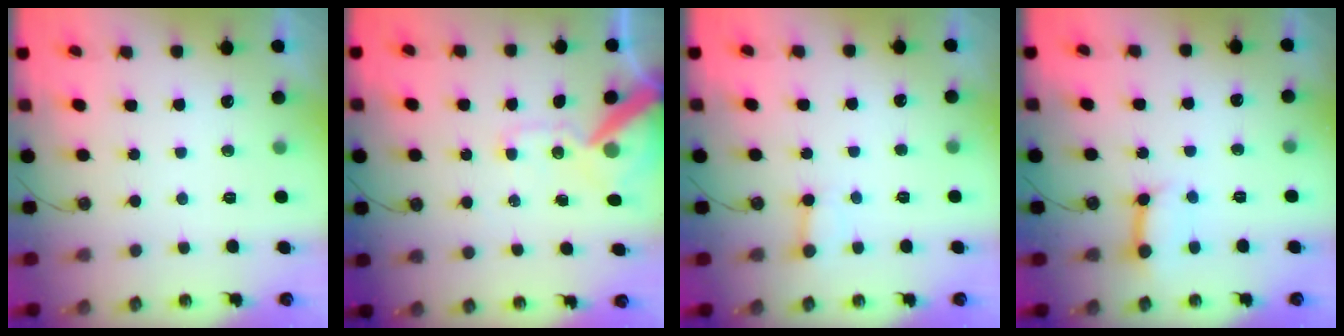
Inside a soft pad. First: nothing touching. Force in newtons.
{"total": 13.6, "press": 13.5, "slide": 1.9}
{"total": 2.5, "press": 2.4, "slide": 0.4}
{"total": 8.2, "press": 8.1, "slide": 0.9}